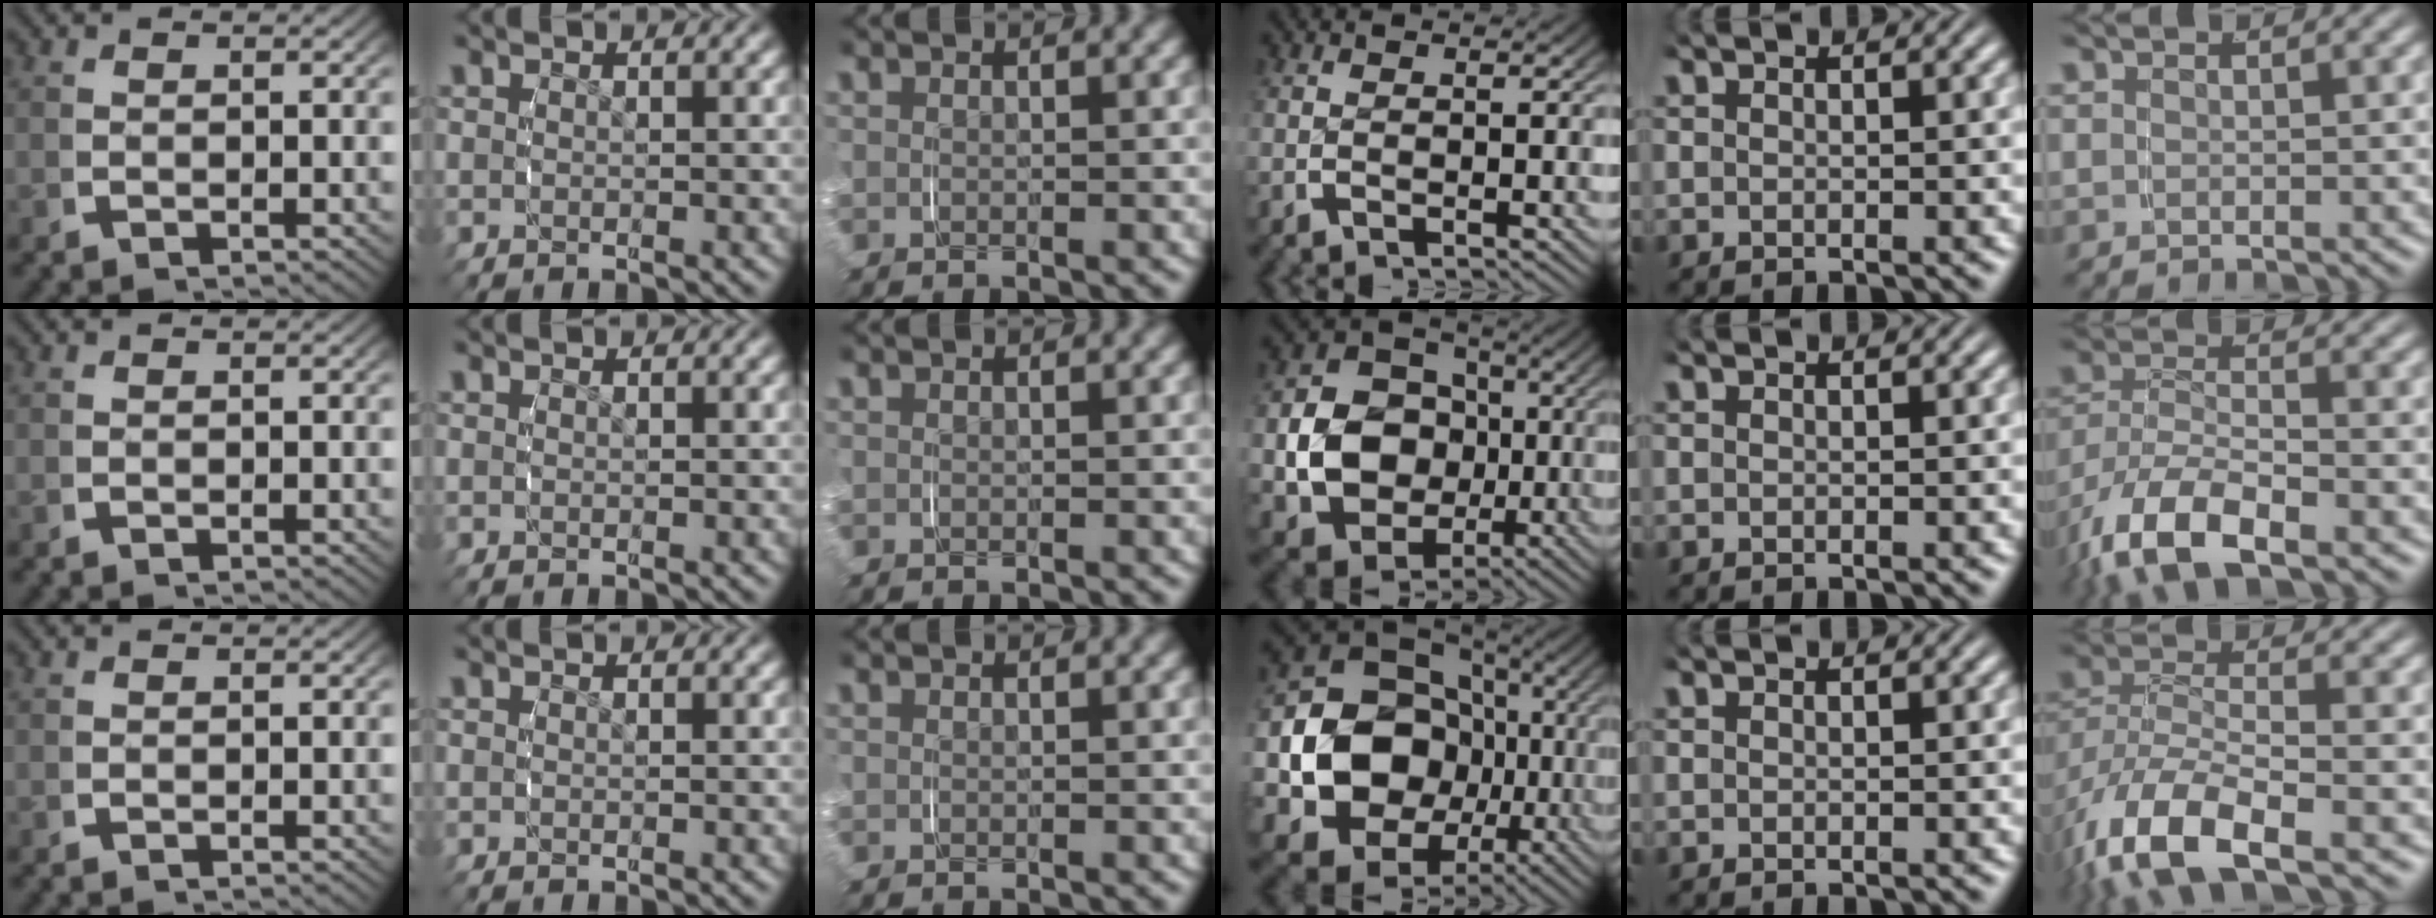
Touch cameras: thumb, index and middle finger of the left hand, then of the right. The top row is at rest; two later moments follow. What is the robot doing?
{"motion": "grasp_and_lifting", "object": "paper"}